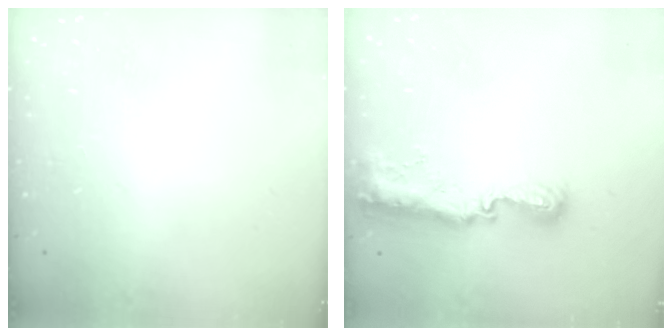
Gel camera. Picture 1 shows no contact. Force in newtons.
{"total": 9.1, "press": 9.1, "slide": 0.8}